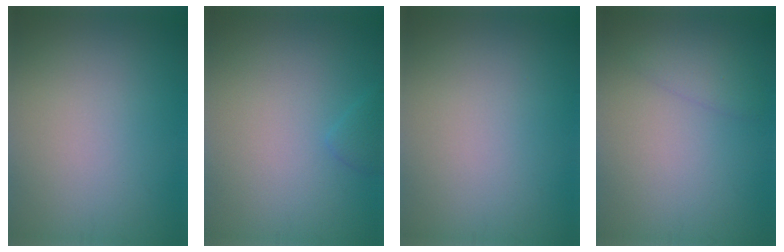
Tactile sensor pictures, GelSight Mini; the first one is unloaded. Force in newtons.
{"total": 1.0, "press": 1.0, "slide": 0.2}
{"total": 0.0}
{"total": 1.5, "press": 1.5, "slide": 0.2}